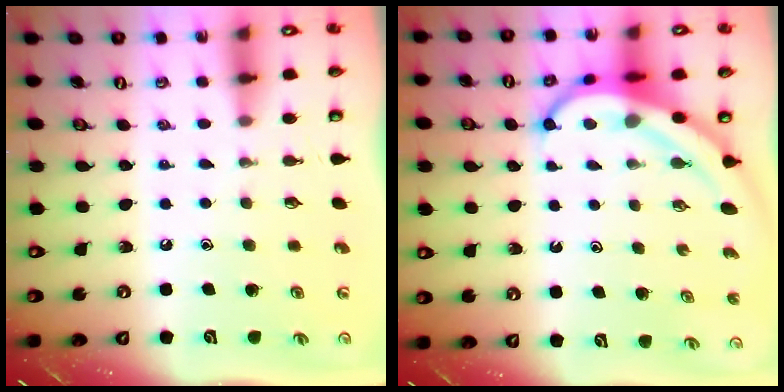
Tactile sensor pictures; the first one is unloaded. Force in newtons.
{"total": 7.6, "press": 7.6, "slide": 0.8}